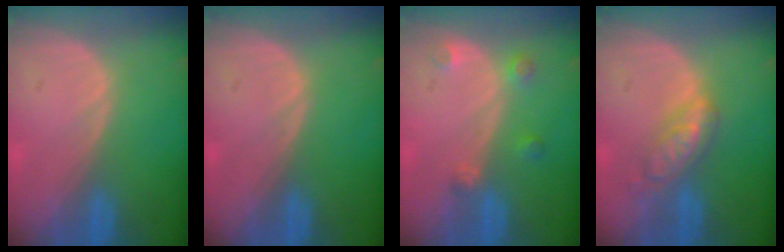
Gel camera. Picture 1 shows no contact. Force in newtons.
{"total": 0.0}
{"total": 2.8, "press": 2.7, "slide": 0.7}
{"total": 5.9, "press": 5.2, "slide": 2.9}